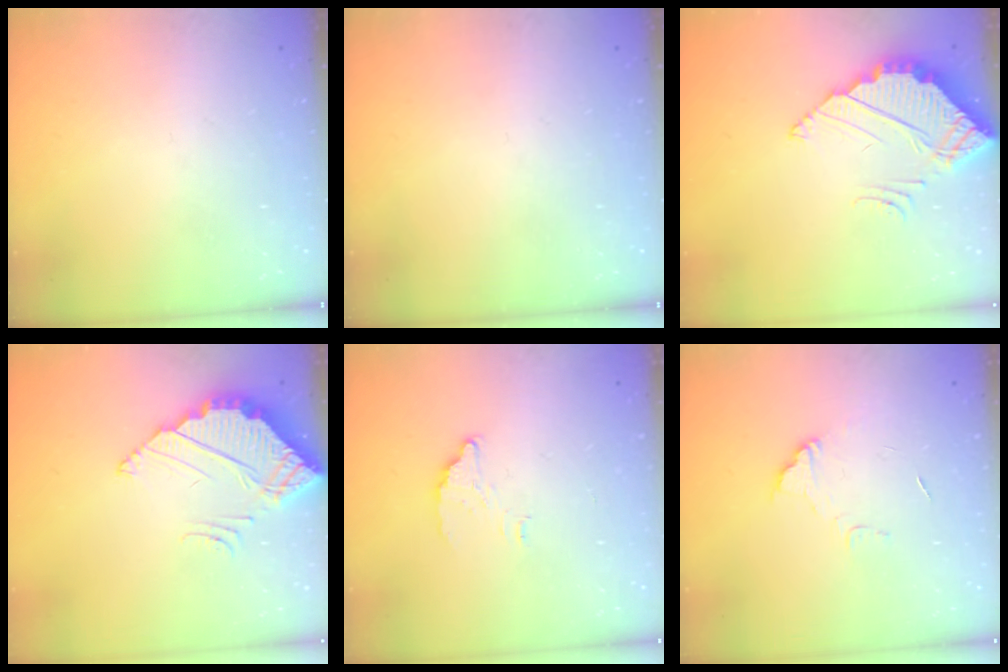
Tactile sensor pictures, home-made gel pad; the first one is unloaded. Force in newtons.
{"total": 0.0}
{"total": 4.0, "press": 4.0, "slide": 0.2}
{"total": 4.0, "press": 4.0, "slide": 0.2}
{"total": 3.4, "press": 3.4, "slide": 0.2}
{"total": 6.2, "press": 6.2, "slide": 0.5}